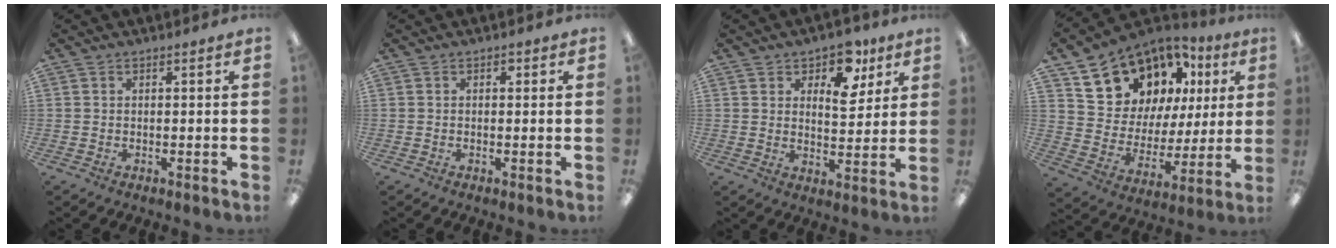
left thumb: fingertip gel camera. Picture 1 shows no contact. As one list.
[{"total": 0.9, "force": [-0.1, 0.6, 0.6], "torque": [-0.014, 0.005, -0.004]}, {"total": 10.2, "force": [5.9, 5.9, 5.9], "torque": [-0.078, -0.022, 0.101]}, {"total": 15.8, "force": [11.2, 10.2, 4.7], "torque": [-0.102, -0.075, 0.213]}]